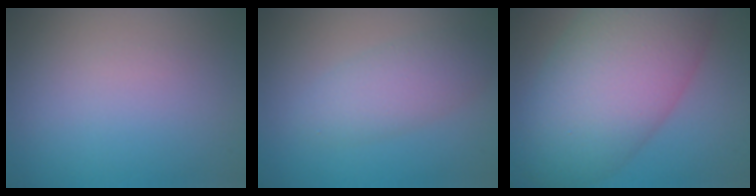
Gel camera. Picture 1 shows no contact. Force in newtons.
{"total": 3.3, "press": 3.3, "slide": 0.0}
{"total": 12.0, "press": 12.0, "slide": 0.3}